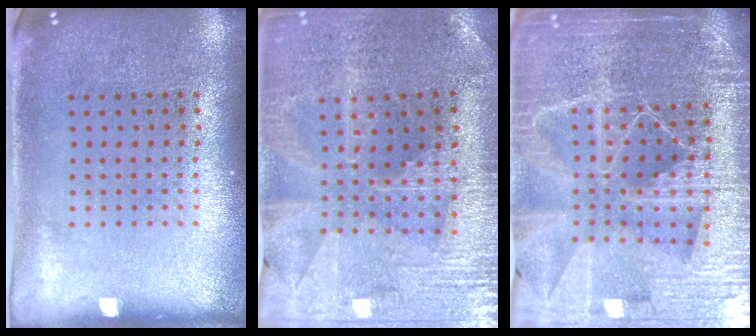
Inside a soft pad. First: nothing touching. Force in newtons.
{"total": 1.7, "press": 1.7, "slide": 0.3}
{"total": 5.9, "press": 5.2, "slide": 2.8}